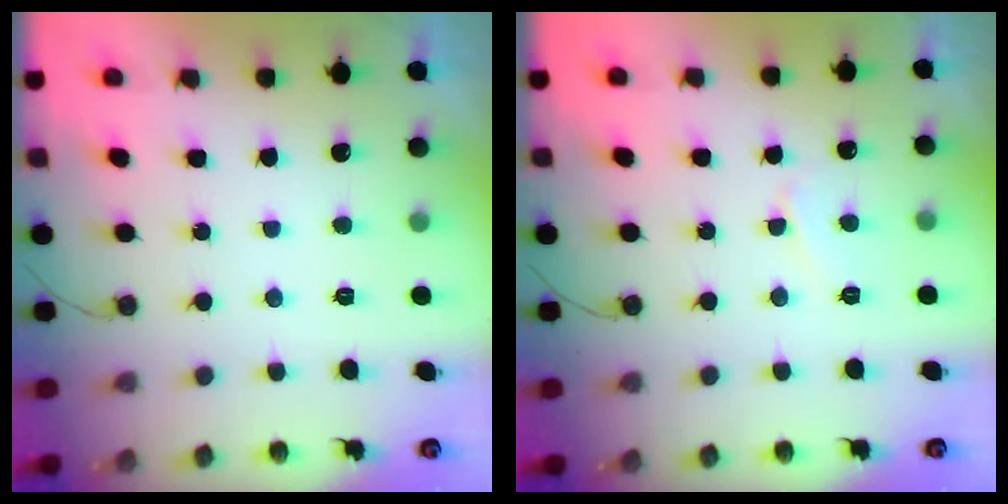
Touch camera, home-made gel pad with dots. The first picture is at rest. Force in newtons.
{"total": 4.2, "press": 4.2, "slide": 0.4}